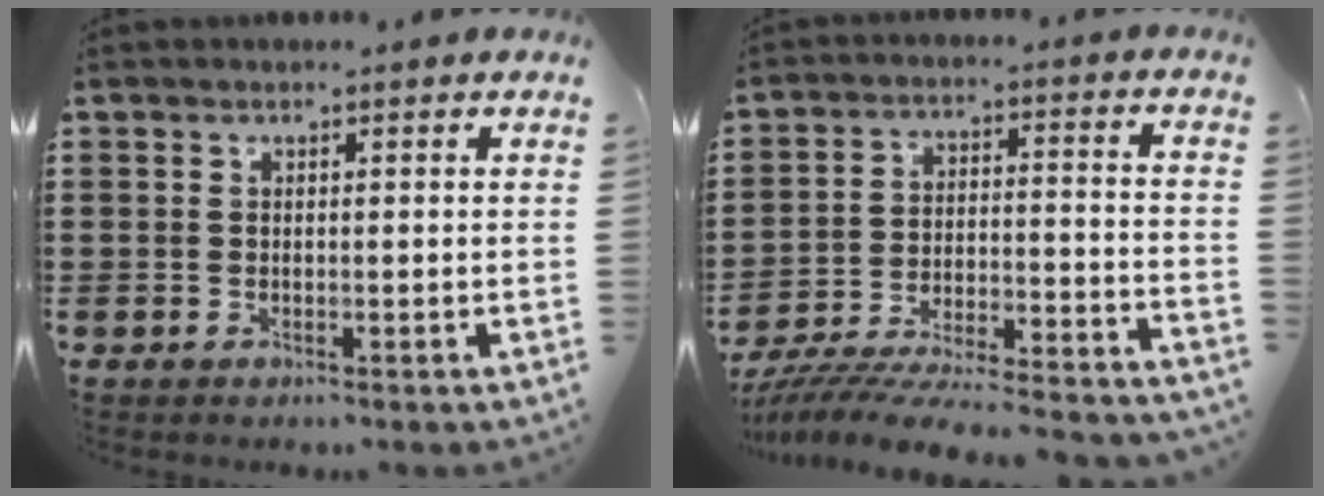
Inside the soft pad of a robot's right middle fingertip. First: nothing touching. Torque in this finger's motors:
{"motor_torque": [0.62, -0.22, 0.48, 0.21]}